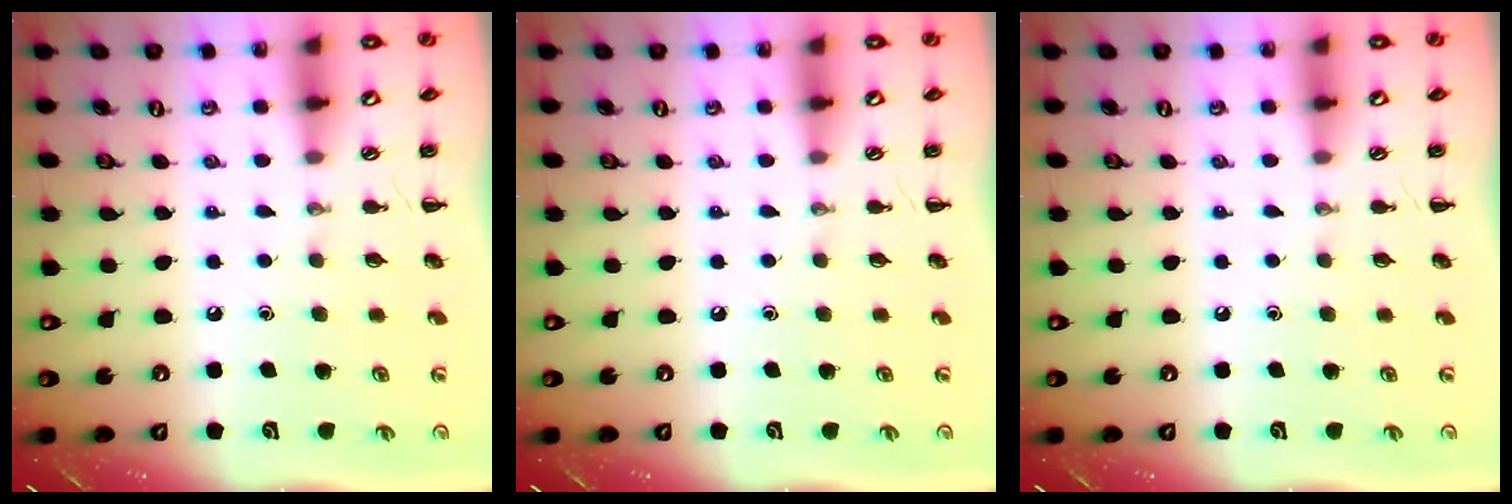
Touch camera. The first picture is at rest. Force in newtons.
{"total": 0.0}
{"total": 0.0}